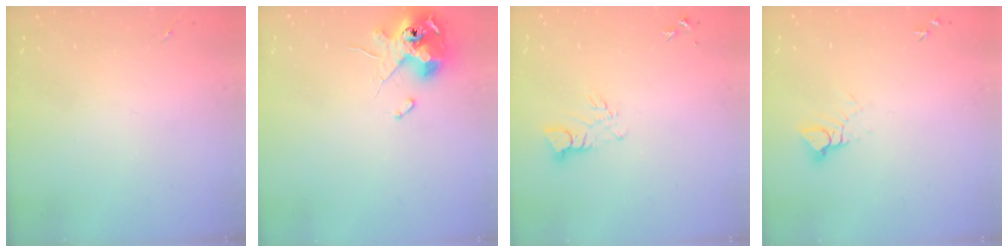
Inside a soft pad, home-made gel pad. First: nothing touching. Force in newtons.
{"total": 11.6, "press": 11.4, "slide": 2.1}
{"total": 4.8, "press": 4.8, "slide": 0.5}
{"total": 4.0, "press": 3.9, "slide": 0.4}